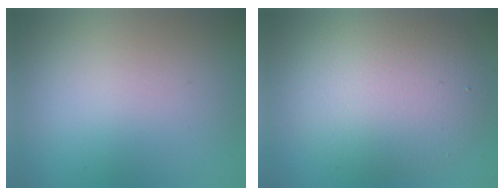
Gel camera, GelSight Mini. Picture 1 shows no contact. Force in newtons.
{"total": 7.1, "press": 7.1, "slide": 0.5}